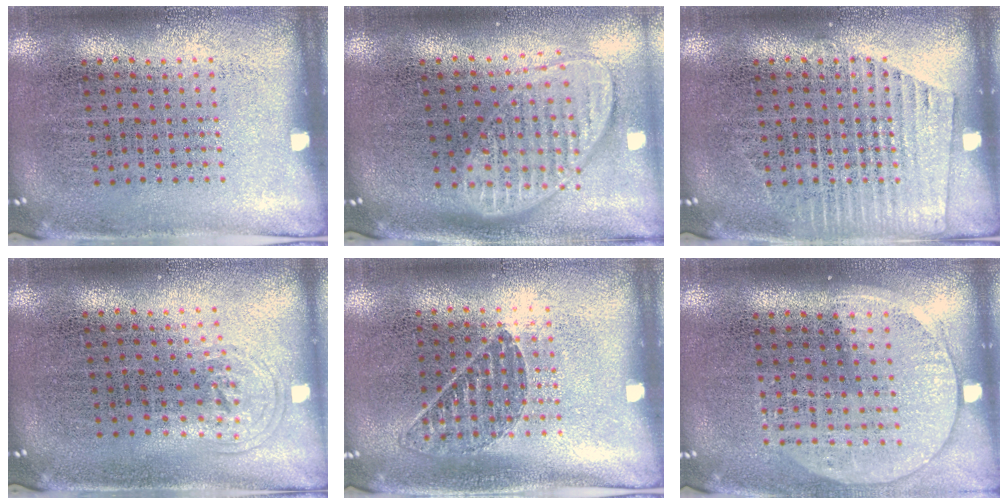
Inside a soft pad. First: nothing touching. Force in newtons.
{"total": 1.9, "press": 1.5, "slide": 1.2}
{"total": 1.7, "press": 1.6, "slide": 0.3}
{"total": 0.8, "press": 0.6, "slide": 0.6}
{"total": 0.8, "press": 0.8, "slide": 0.1}
{"total": 1.4, "press": 1.3, "slide": 0.6}